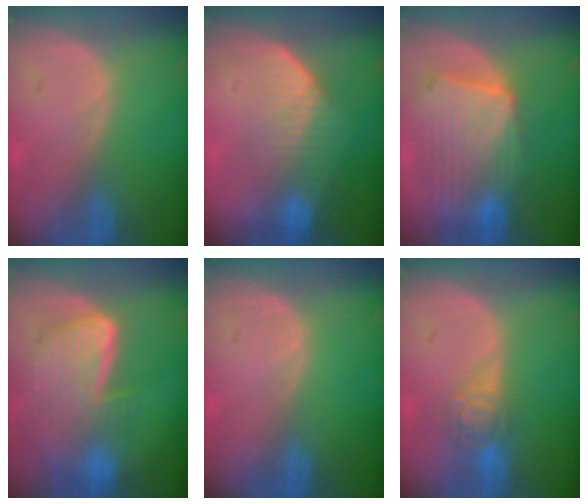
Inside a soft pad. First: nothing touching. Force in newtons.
{"total": 7.0, "press": 6.4, "slide": 3.0}
{"total": 10.7, "press": 9.3, "slide": 5.3}
{"total": 9.2, "press": 8.1, "slide": 4.5}
{"total": 0.0}
{"total": 4.6, "press": 4.3, "slide": 1.5}